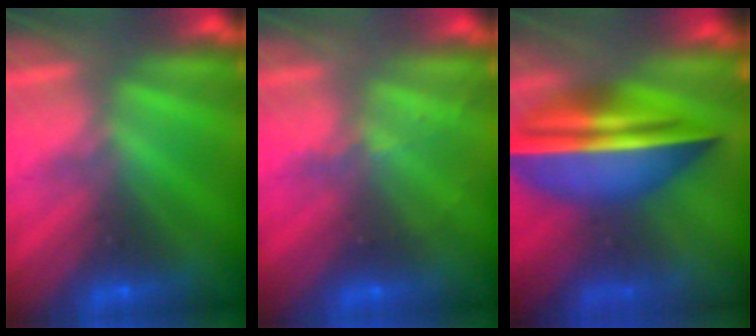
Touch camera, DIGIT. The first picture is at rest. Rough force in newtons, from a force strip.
{"total": 1.9}
{"total": 7.0}